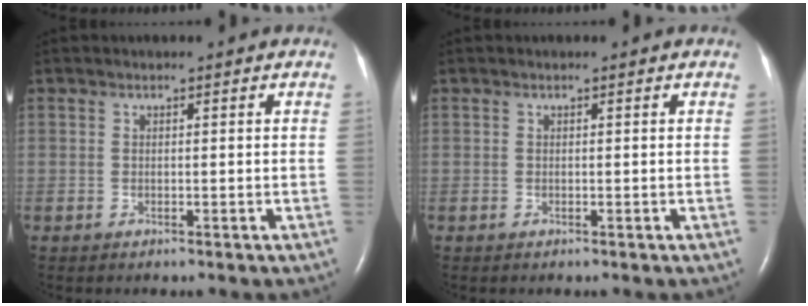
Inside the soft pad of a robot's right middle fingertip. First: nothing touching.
{"total": 0.0}